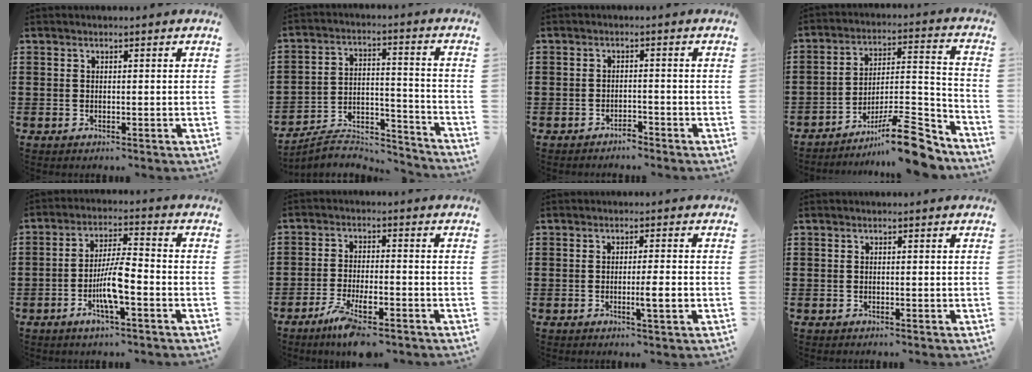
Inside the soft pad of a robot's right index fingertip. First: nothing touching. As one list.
[{"total": 6.6, "force": [-6.2, 1.4, 1.9], "torque": [-0.032, 0.008, -0.120]}, {"total": 1.7, "force": [-1.7, 0.1, 0.1], "torque": [-0.008, -0.001, -0.037]}, {"total": 13.0, "force": [-9.9, 2.6, 8.1], "torque": [-0.108, 0.047, -0.174]}, {"total": 7.2, "force": [-2.6, 1.3, 6.6], "torque": [-0.137, -0.008, -0.054]}, {"total": 5.1, "force": [-3.8, 1.0, 3.3], "torque": [-0.069, -0.004, -0.072]}, {"total": 3.8, "force": [-1.0, 0.1, 3.6], "torque": [-0.061, -0.006, -0.018]}, {"total": 0.0}]